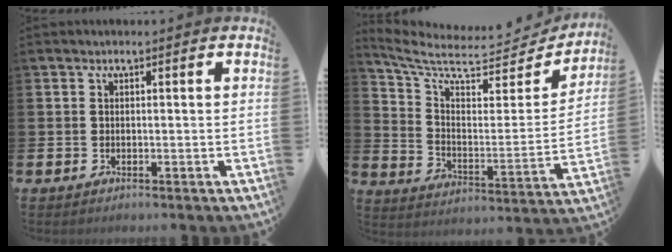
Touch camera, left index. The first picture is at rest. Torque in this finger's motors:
{"motor_torque": [0.23, -0.79, -0.24, 0.01]}